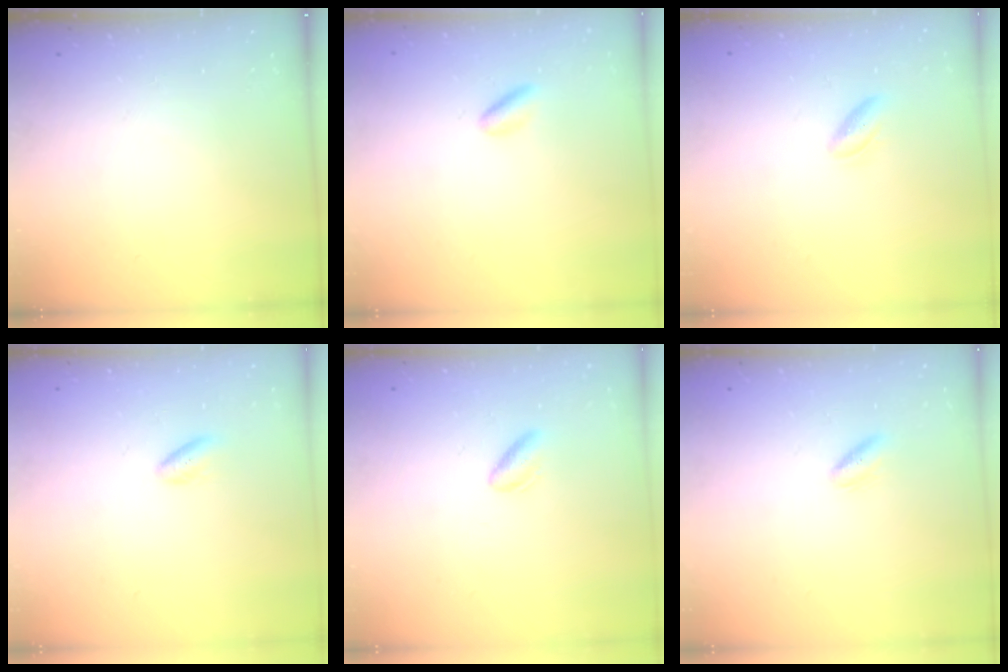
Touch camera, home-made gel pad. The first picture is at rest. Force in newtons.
{"total": 2.0, "press": 2.0, "slide": 0.3}
{"total": 2.8, "press": 2.6, "slide": 0.9}
{"total": 2.0, "press": 1.8, "slide": 1.0}
{"total": 2.6, "press": 2.3, "slide": 1.4}
{"total": 2.1, "press": 1.9, "slide": 1.0}